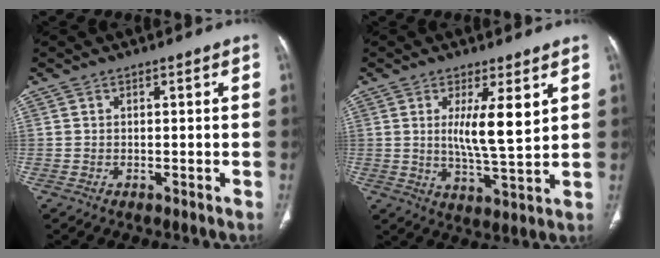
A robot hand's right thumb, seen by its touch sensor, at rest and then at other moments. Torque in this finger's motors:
{"motor_torque": [-0.12, -0.02, 0.53, 0.52, 0.12]}